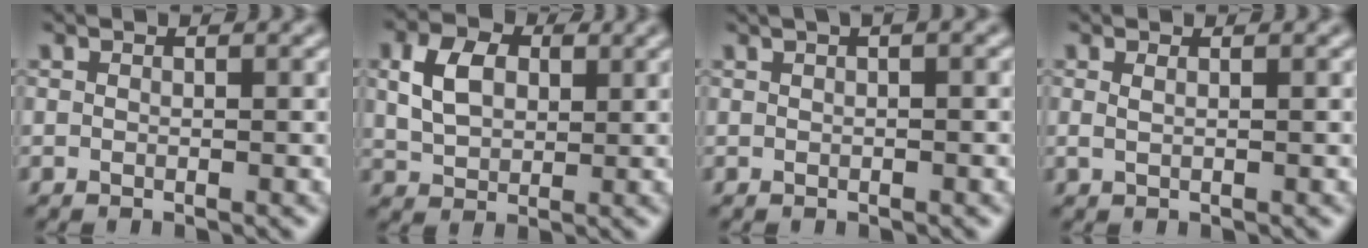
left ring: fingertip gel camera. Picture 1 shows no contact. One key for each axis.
{"total": 4.6, "fx": 1.4, "fy": 3.3, "fz": 2.9, "tx": -0.065, "ty": 0.005, "tz": 0.025}
{"total": 2.7, "fx": 1.3, "fy": 1.0, "fz": 2.2, "tx": -0.018, "ty": 0.010, "tz": 0.004}
{"total": 0.8, "fx": 0.4, "fy": 0.3, "fz": 0.7, "tx": -0.011, "ty": -0.002, "tz": 0.002}